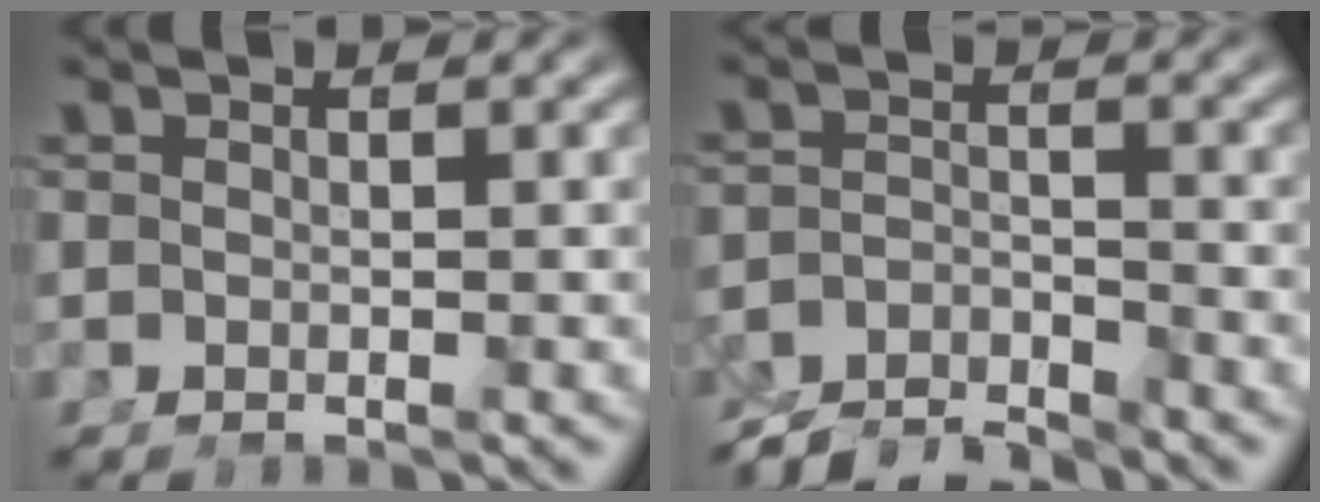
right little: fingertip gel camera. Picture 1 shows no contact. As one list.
[{"total": 5.4, "force": [-4.9, 1.4, 1.8], "torque": [-0.016, -0.022, -0.074]}]